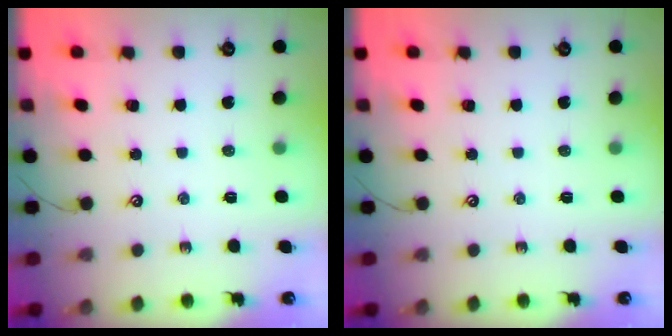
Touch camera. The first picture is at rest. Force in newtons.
{"total": 0.0}